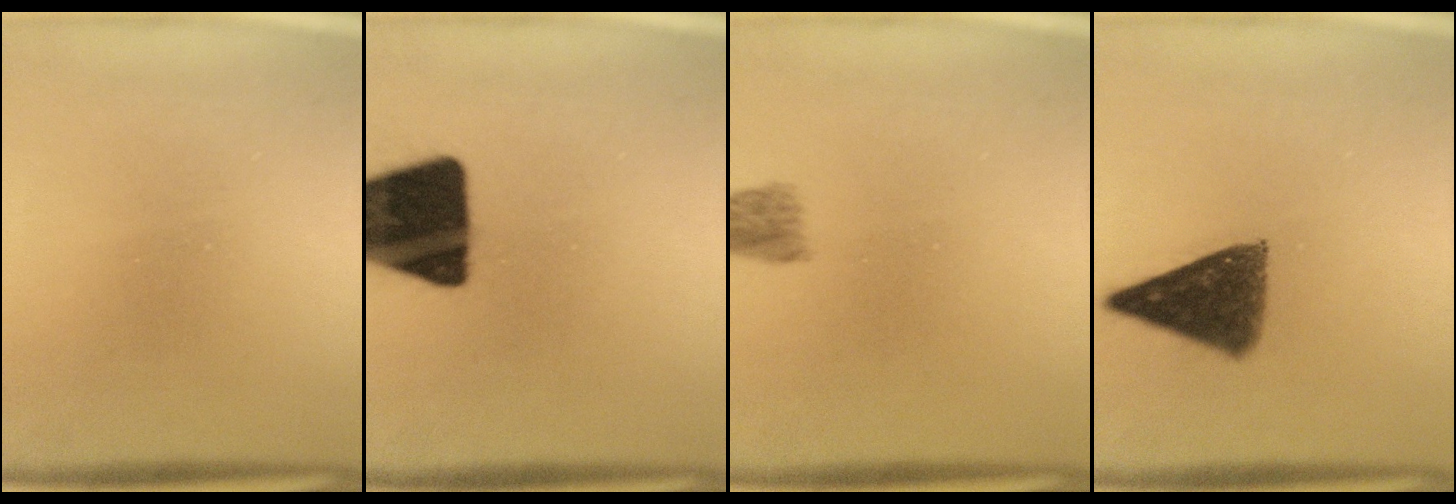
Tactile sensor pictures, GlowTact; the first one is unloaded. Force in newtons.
{"total": 18.8}
{"total": 3.3}
{"total": 9.9}